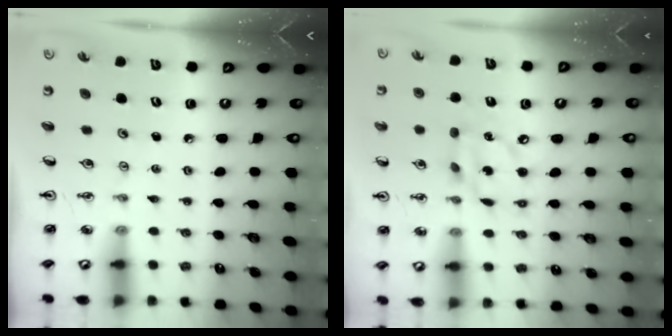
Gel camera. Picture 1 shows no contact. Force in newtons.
{"total": 10.6, "press": 10.6, "slide": 0.6}